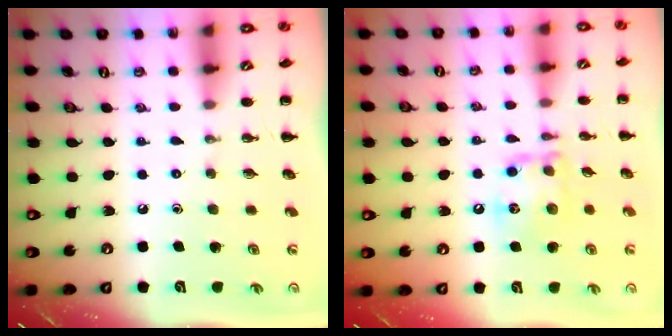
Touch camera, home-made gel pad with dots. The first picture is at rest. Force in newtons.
{"total": 13.4, "press": 13.3, "slide": 1.3}